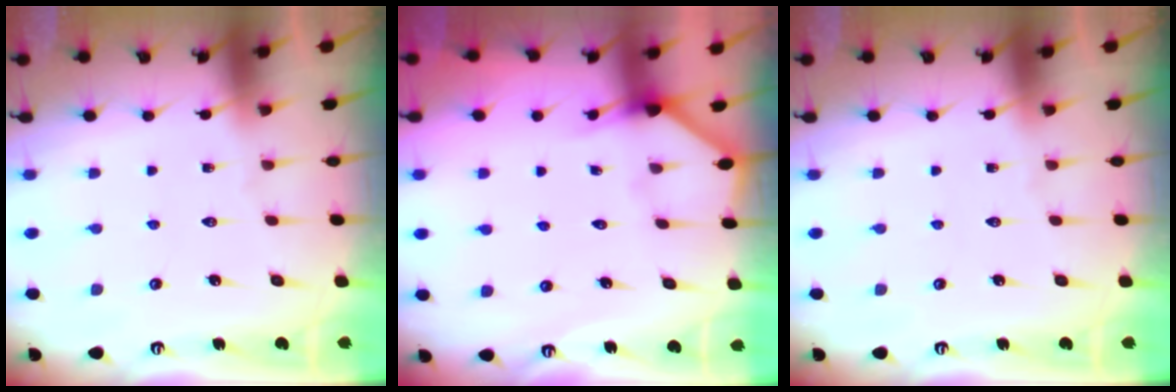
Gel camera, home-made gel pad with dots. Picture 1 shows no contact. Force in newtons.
{"total": 2.9, "press": 2.9, "slide": 0.2}
{"total": 0.0}